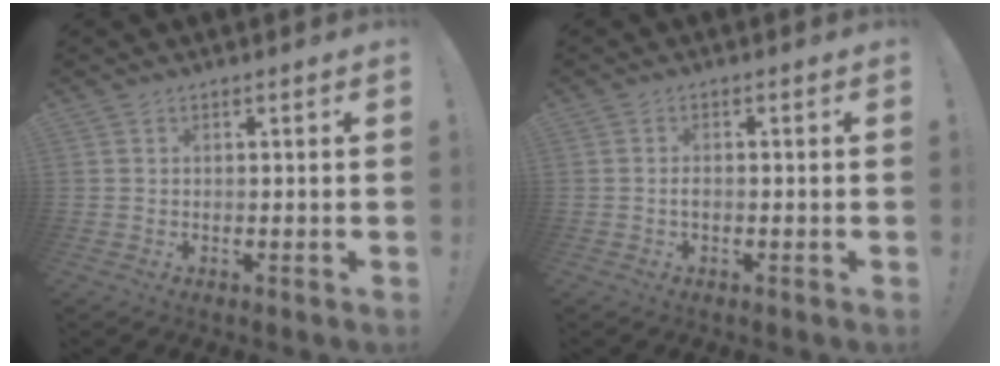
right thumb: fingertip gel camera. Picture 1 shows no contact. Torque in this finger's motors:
{"motor_torque": [0.25, 0.04, 0.19, -0.13, 0.00]}